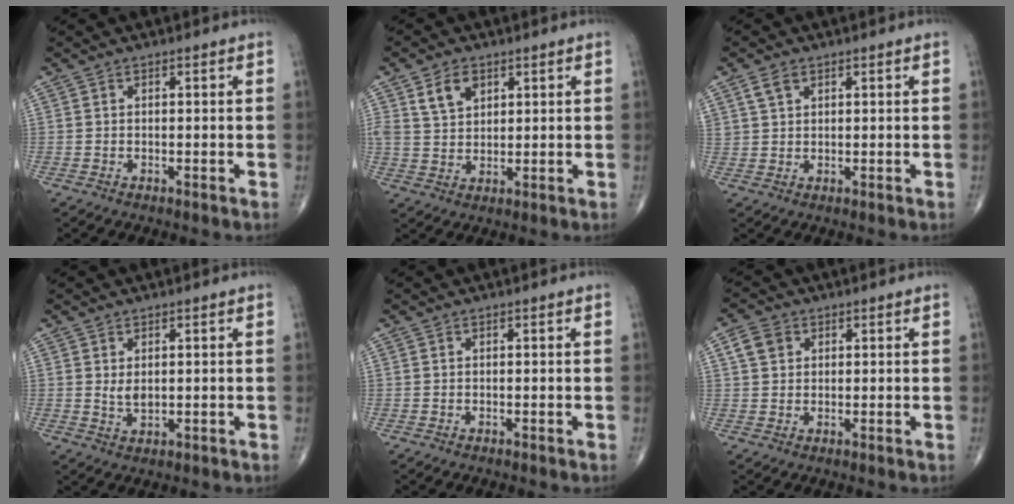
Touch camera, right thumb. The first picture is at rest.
{"total": 6.0, "force": [3.1, 3.9, 3.3], "torque": [-0.046, -0.016, 0.061]}
{"total": 3.1, "force": [1.7, 1.9, 1.6], "torque": [-0.029, -0.004, 0.039]}
{"total": 2.4, "force": [0.6, 1.3, 1.9], "torque": [-0.027, -0.008, 0.016]}
{"total": 0.0}
{"total": 4.0, "force": [1.5, 3.2, 1.9], "torque": [-0.026, 0.002, 0.027]}